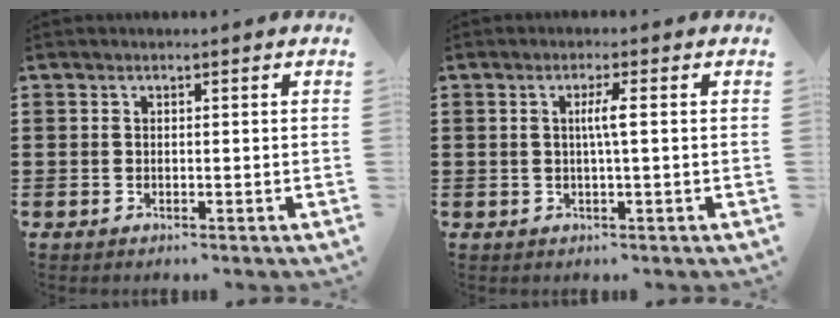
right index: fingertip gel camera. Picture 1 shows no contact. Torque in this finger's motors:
{"motor_torque": [0.46, -0.24, 0.08, 0.08]}